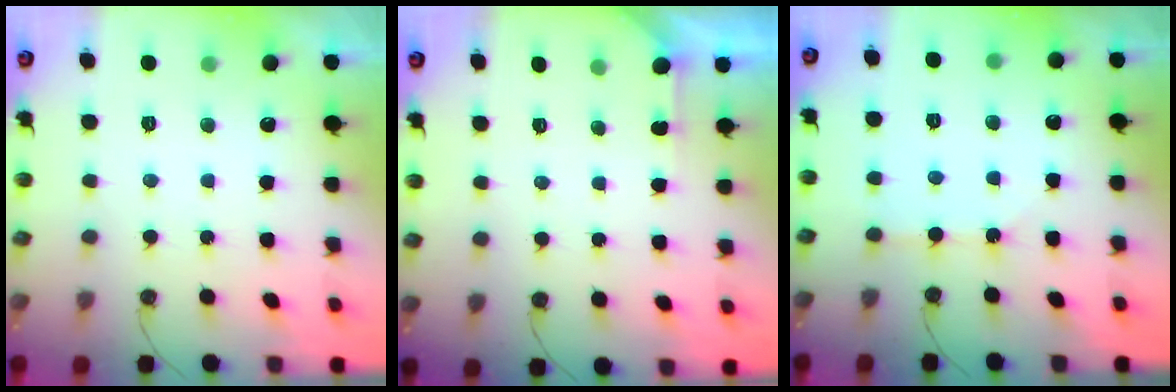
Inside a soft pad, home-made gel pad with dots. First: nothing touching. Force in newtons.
{"total": 2.7, "press": 2.7, "slide": 0.3}
{"total": 3.8, "press": 3.8, "slide": 0.6}